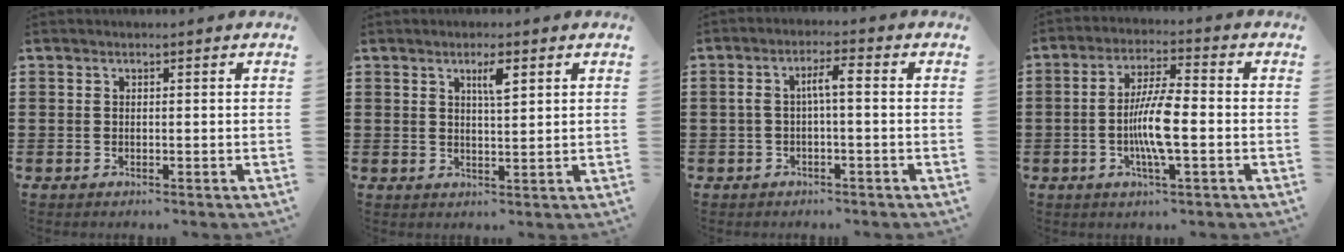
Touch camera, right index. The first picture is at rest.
{"total": 3.2, "force": [1.6, 0.6, 2.7], "torque": [-0.048, 0.002, 0.023]}
{"total": 3.6, "force": [-0.1, 0.7, 3.6], "torque": [-0.076, 0.007, -0.009]}
{"total": 7.9, "force": [-1.6, 1.6, 7.6], "torque": [-0.149, -0.006, -0.034]}